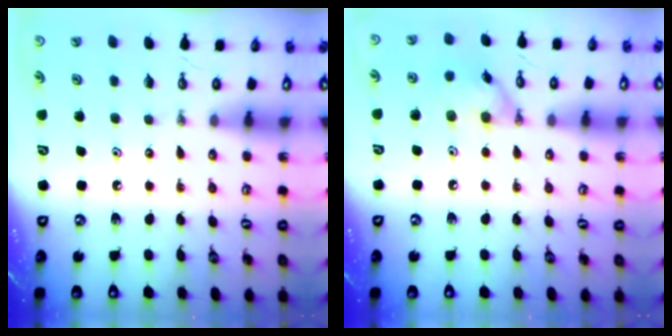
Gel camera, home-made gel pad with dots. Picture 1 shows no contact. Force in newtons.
{"total": 10.3, "press": 10.2, "slide": 1.1}